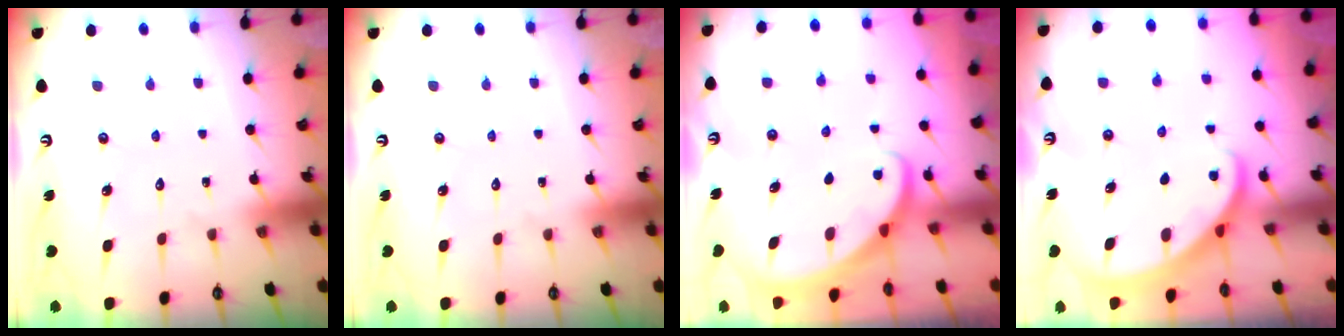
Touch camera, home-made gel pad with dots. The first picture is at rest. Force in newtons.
{"total": 0.0}
{"total": 2.3, "press": 2.3, "slide": 0.1}
{"total": 1.8, "press": 1.8, "slide": 0.1}